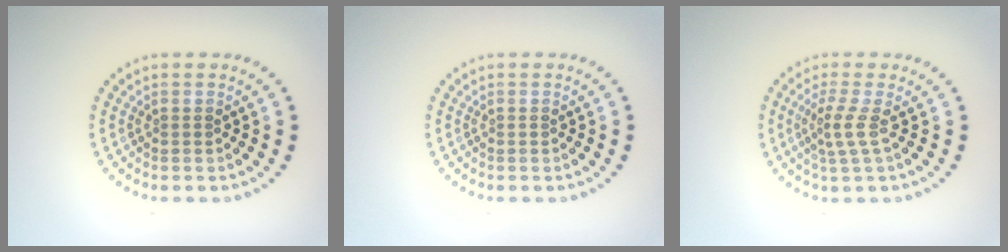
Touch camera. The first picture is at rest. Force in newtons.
{"total": 0.0}
{"total": 2.2, "press": 1.5, "slide": 1.5}